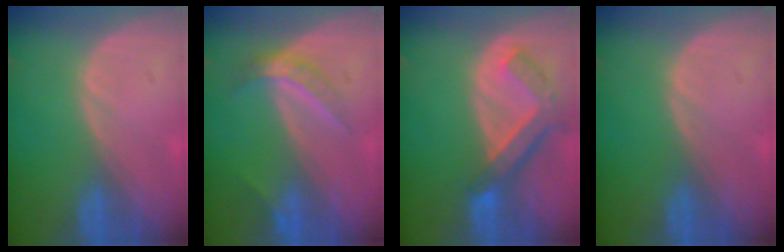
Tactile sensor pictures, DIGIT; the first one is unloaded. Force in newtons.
{"total": 4.6, "press": 4.1, "slide": 2.1}
{"total": 7.3, "press": 6.4, "slide": 3.6}
{"total": 0.0}